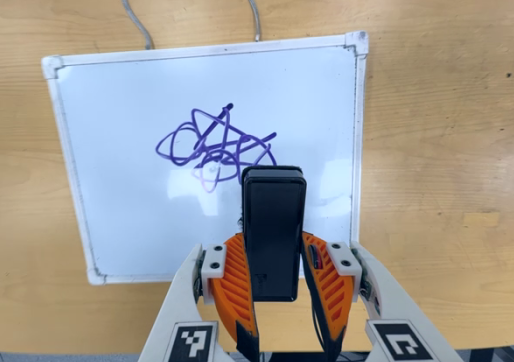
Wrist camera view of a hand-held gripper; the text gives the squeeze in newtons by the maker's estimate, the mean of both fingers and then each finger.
{"total": 5.2, "left": 3.7, "right": 6.6}